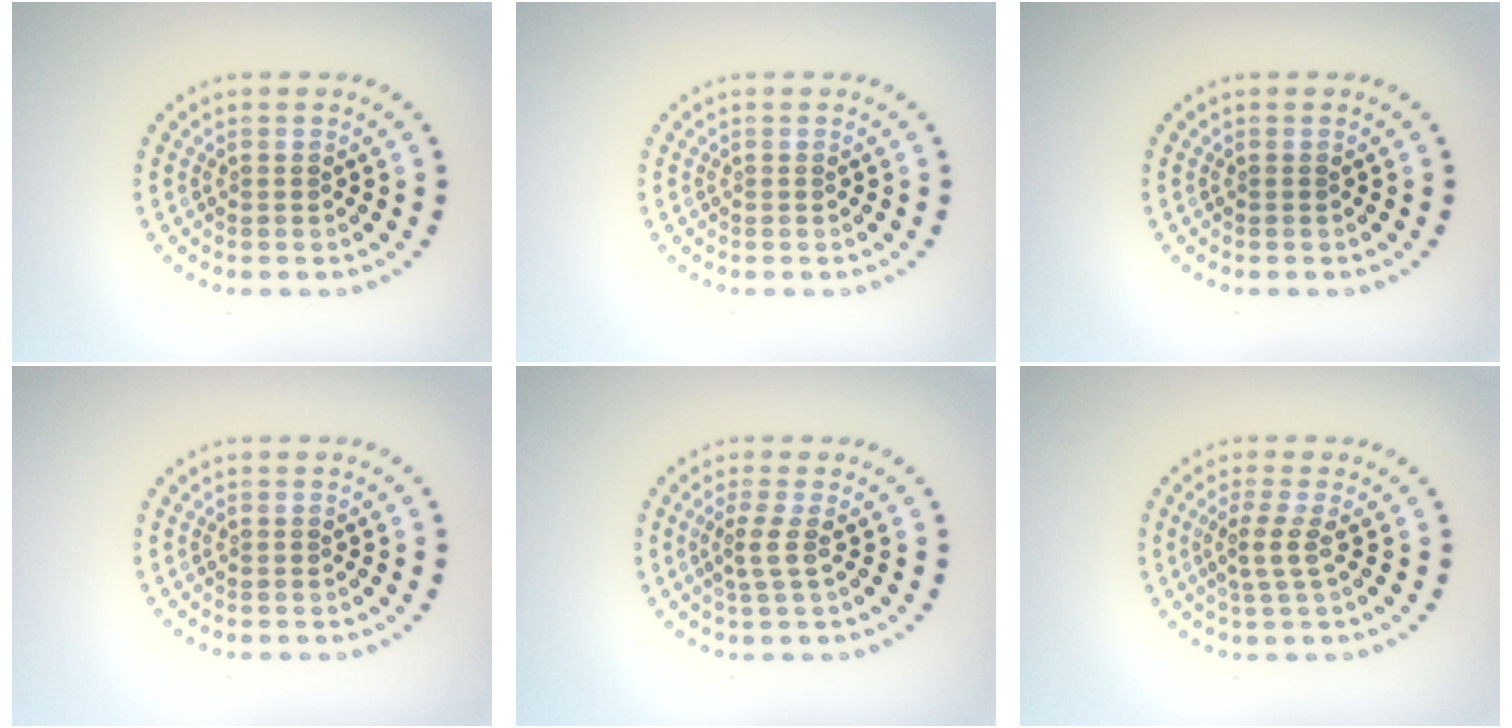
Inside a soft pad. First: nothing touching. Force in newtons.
{"total": 0.0}
{"total": 0.0}
{"total": 0.0}
{"total": 1.7, "press": 1.3, "slide": 1.2}
{"total": 2.1, "press": 1.6, "slide": 1.3}